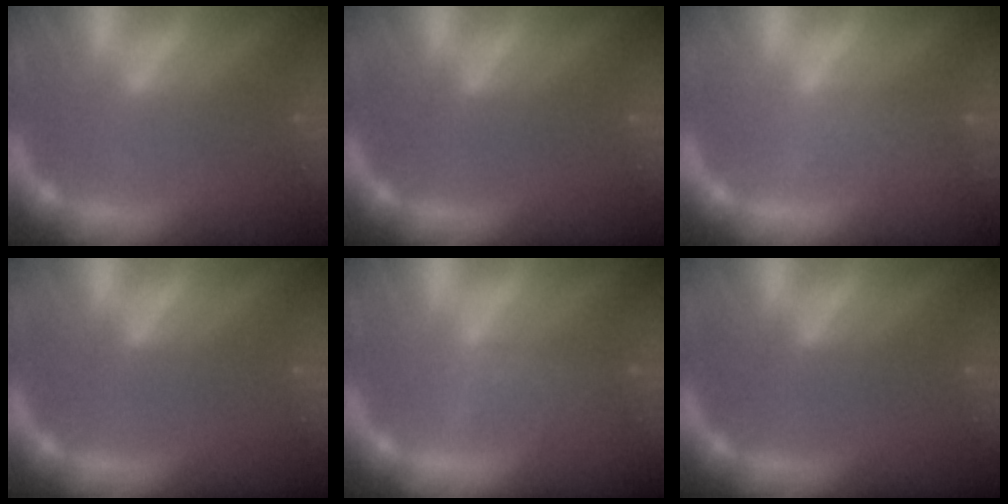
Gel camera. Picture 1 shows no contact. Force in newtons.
{"total": 0.0}
{"total": 1.9}
{"total": 0.0}
{"total": 3.0}
{"total": 0.0}